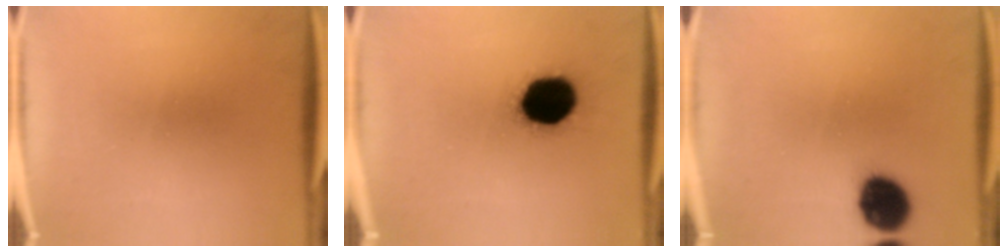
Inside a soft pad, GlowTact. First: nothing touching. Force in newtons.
{"total": 19.4}
{"total": 12.1}